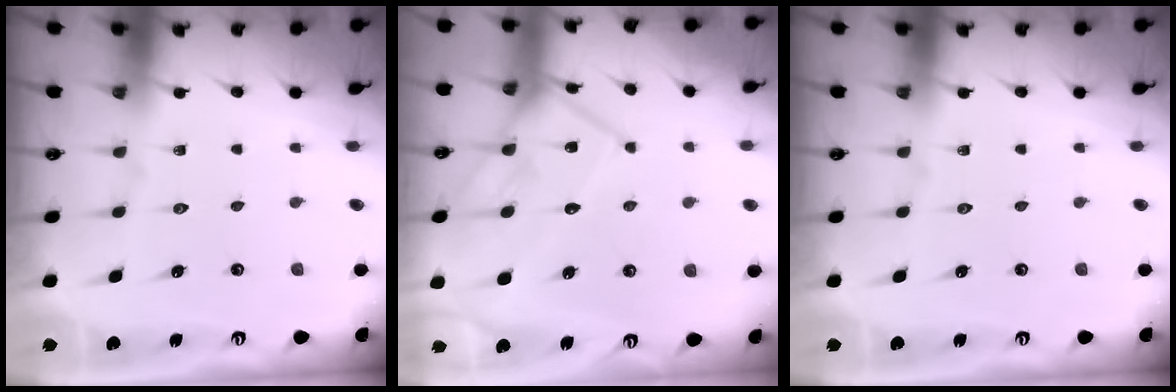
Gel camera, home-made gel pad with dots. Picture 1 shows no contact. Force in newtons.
{"total": 13.5, "press": 13.5, "slide": 1.1}
{"total": 0.0}